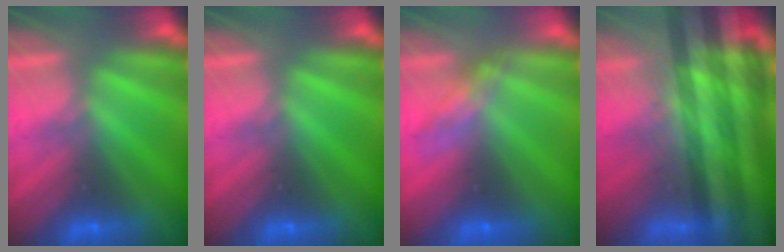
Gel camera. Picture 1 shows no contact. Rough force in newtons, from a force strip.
{"total": 0.0}
{"total": 2.7}
{"total": 8.3}